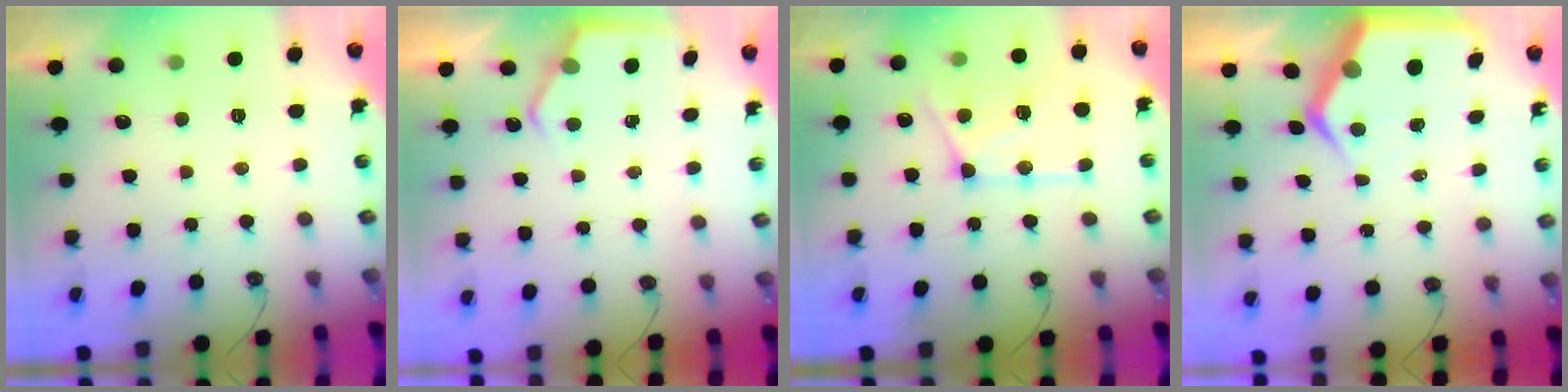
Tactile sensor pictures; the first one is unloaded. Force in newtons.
{"total": 2.8, "press": 2.8, "slide": 0.4}
{"total": 16.3, "press": 16.2, "slide": 1.7}
{"total": 8.4, "press": 8.3, "slide": 1.2}